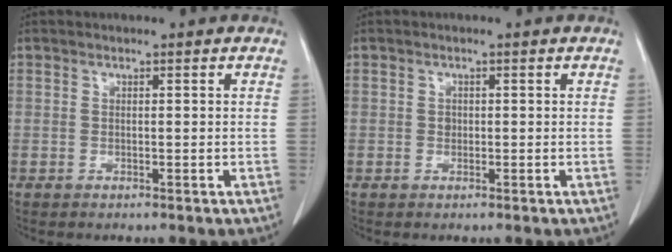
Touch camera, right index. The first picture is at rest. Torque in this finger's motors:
{"motor_torque": [0.00, 0.08, 0.00, 0.02]}